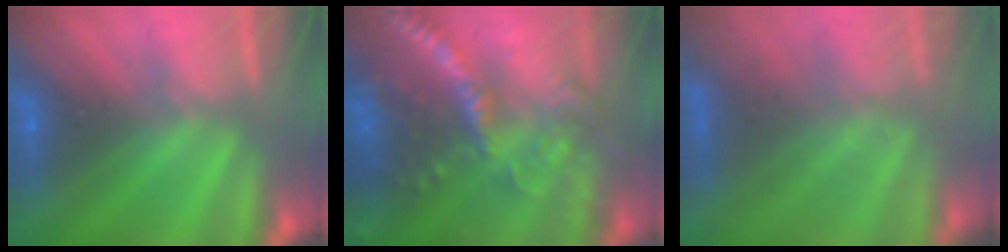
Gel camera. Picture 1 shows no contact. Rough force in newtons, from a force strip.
{"total": 5.6}
{"total": 7.5}